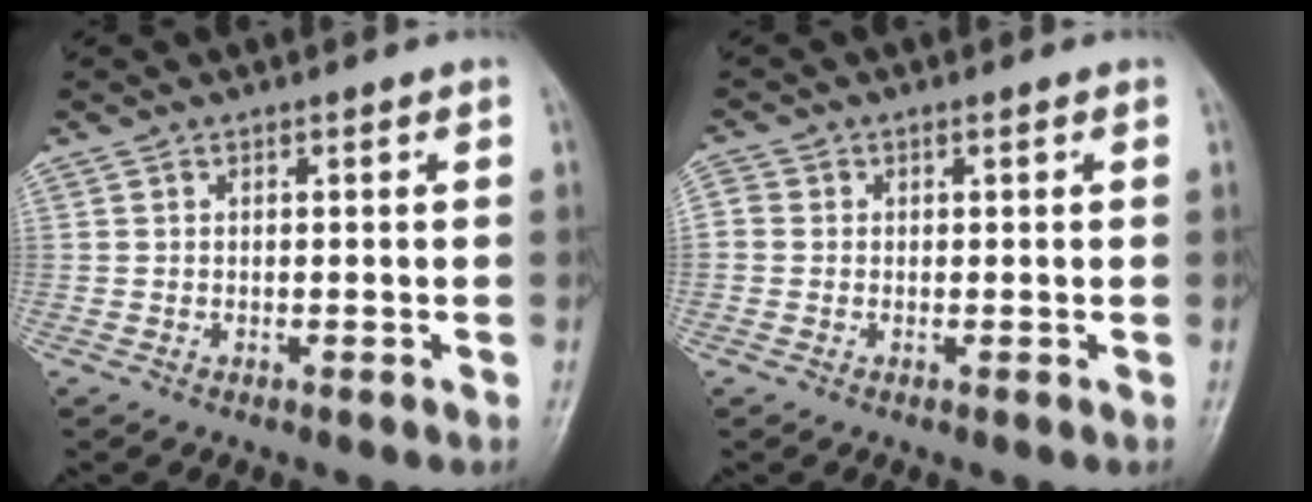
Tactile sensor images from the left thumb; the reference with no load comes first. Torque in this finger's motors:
{"motor_torque": [0.37, 0.43, -0.11, -0.07, 0.03]}